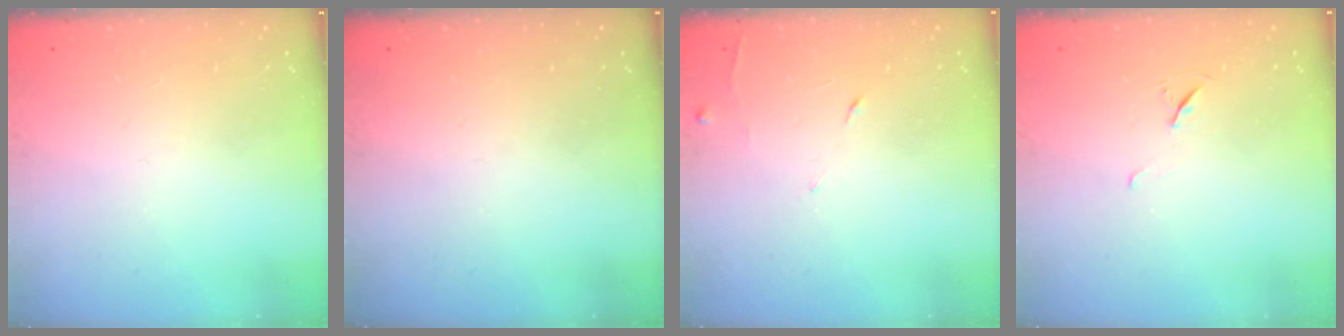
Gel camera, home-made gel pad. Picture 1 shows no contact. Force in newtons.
{"total": 0.0}
{"total": 5.1, "press": 5.1, "slide": 0.8}
{"total": 4.9, "press": 4.4, "slide": 2.2}